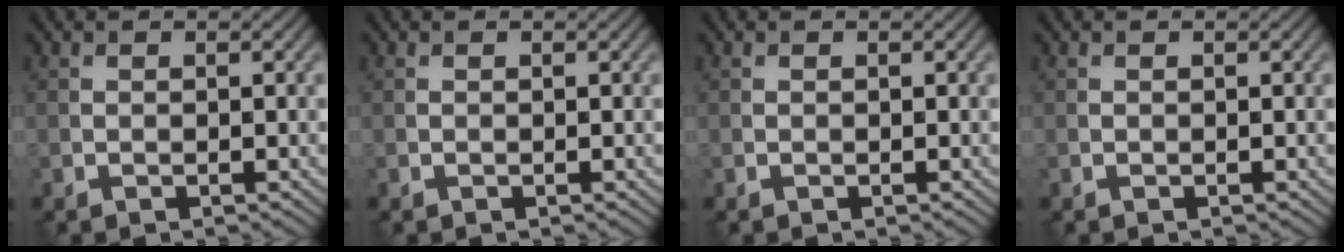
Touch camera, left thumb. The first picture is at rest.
{"total": 0.0}
{"total": 0.0}
{"total": 0.0}